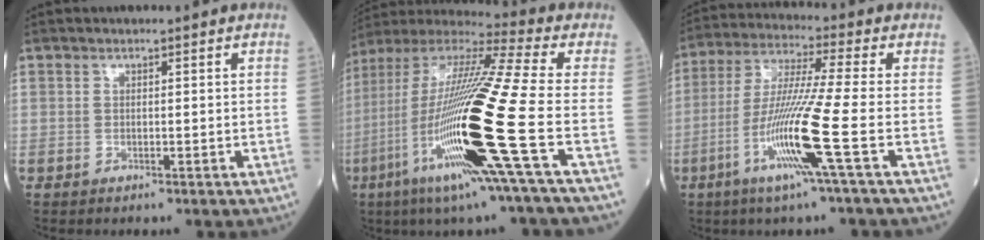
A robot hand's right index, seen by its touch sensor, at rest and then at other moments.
{"total": 26.2, "force": [-7.3, -0.1, 25.2], "torque": [-0.511, -0.044, -0.152]}
{"total": 13.0, "force": [-4.6, -2.1, 12.0], "torque": [-0.241, -0.023, -0.095]}